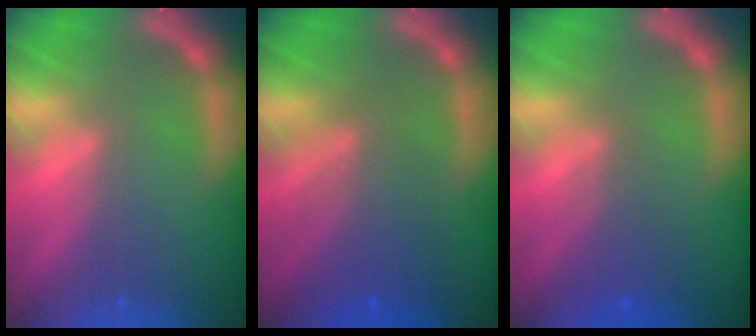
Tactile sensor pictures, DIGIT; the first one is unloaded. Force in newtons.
{"total": 5.6}
{"total": 3.0}